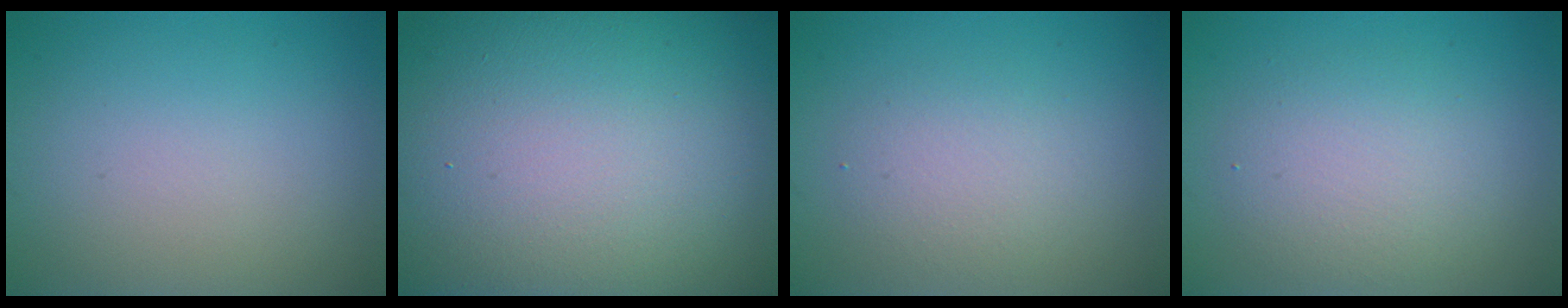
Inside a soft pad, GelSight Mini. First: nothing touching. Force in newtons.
{"total": 26.4, "press": 26.3, "slide": 1.2}
{"total": 2.8, "press": 2.8, "slide": 0.3}
{"total": 3.8, "press": 3.8, "slide": 0.1}